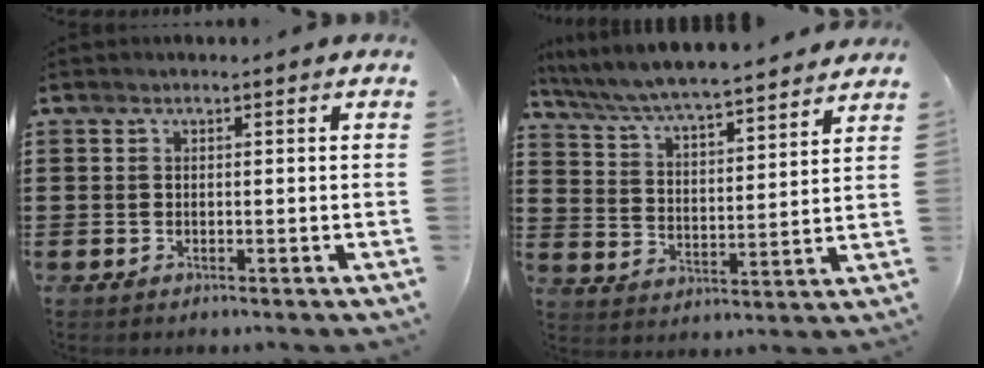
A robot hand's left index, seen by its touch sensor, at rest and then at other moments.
{"total": 6.1, "force": [5.9, 0.0, 1.6], "torque": [-0.059, -0.042, 0.098]}